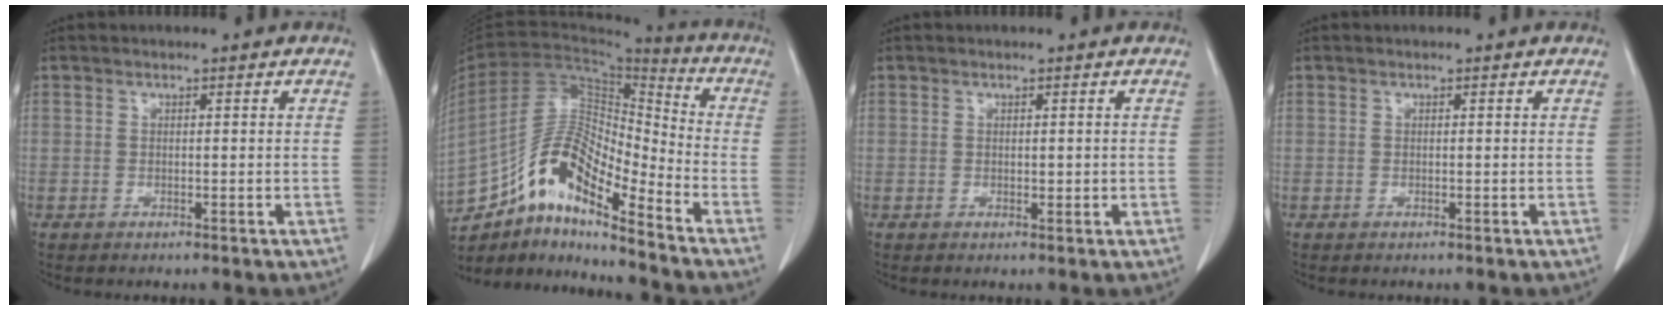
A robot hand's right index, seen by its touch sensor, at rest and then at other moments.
{"total": 14.6, "force": [-10.2, 3.5, 9.9], "torque": [-0.188, 0.032, -0.178]}
{"total": 1.0, "force": [0.2, 0.6, 0.7], "torque": [-0.006, 0.000, 0.008]}
{"total": 0.0}